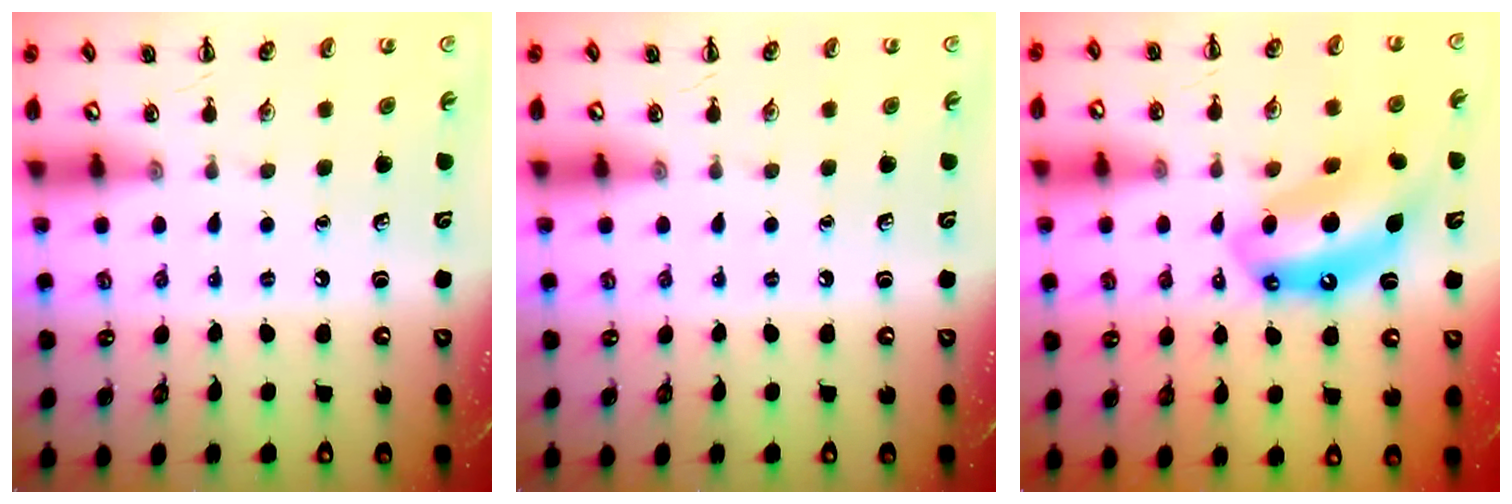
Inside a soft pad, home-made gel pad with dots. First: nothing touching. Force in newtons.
{"total": 0.0}
{"total": 12.2, "press": 11.8, "slide": 3.3}